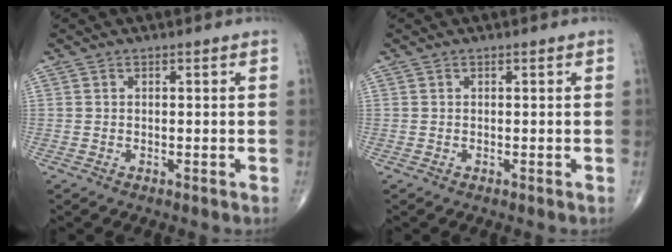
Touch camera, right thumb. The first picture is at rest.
{"total": 0.0}